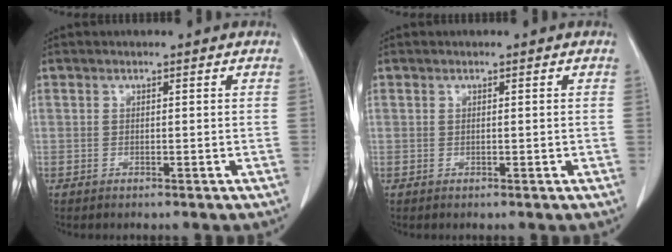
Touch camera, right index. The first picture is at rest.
{"total": 0.0}